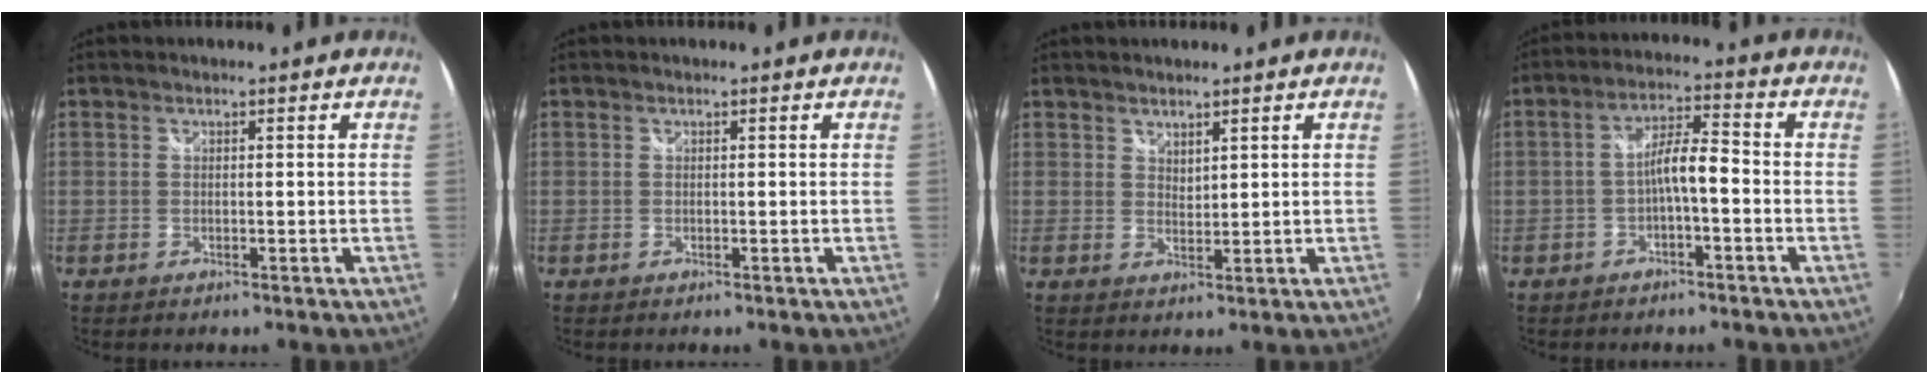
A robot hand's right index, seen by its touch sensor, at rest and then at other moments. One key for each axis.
{"total": 0.0}
{"total": 2.0, "fx": 1.7, "fy": 0.8, "fz": 0.6, "tx": -0.005, "ty": 0.000, "tz": 0.031}
{"total": 5.2, "fx": -2.0, "fy": 0.9, "fz": 4.7, "tx": -0.091, "ty": 0.012, "tz": -0.035}